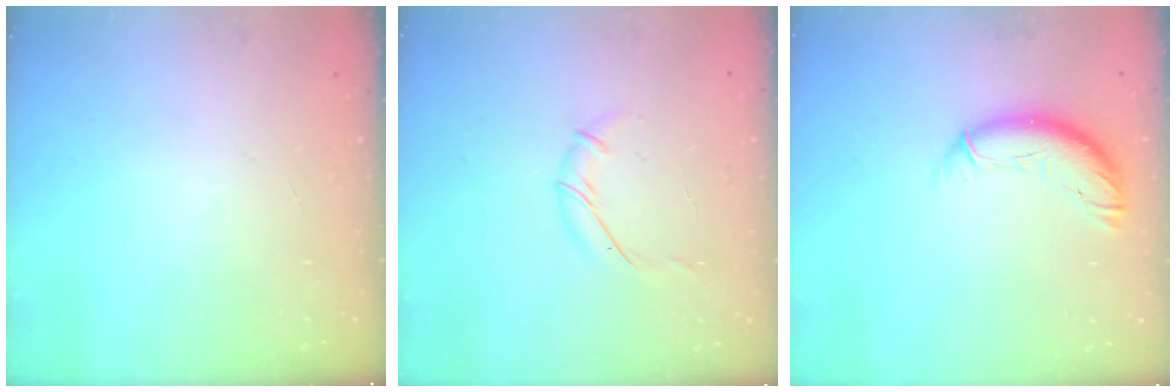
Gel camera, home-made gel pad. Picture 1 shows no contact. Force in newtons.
{"total": 5.8, "press": 5.7, "slide": 1.0}
{"total": 10.3, "press": 10.3, "slide": 0.9}